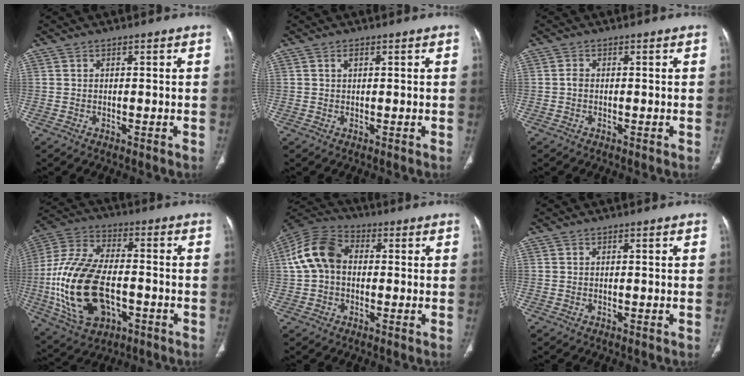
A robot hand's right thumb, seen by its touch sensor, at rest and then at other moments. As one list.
[{"total": 0.9, "force": [0.4, 0.6, 0.7], "torque": [-0.013, 0.004, 0.008]}, {"total": 0.9, "force": [-0.2, 0.6, 0.6], "torque": [-0.012, 0.001, -0.007]}, {"total": 21.8, "force": [-4.5, 12.5, 17.3], "torque": [-0.357, 0.015, -0.070]}, {"total": 11.1, "force": [0.8, 8.0, 7.7], "torque": [-0.149, 0.031, 0.003]}, {"total": 0.0}]